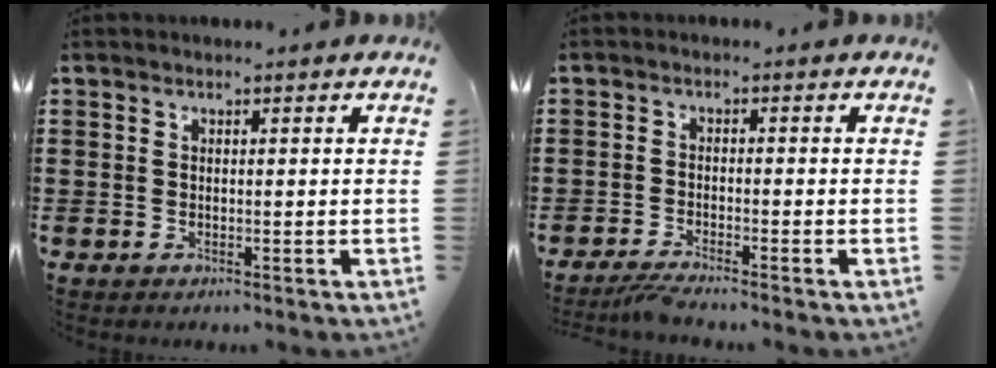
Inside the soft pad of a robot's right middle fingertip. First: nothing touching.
{"total": 2.3, "force": [-2.1, -0.2, 0.8], "torque": [-0.022, -0.003, -0.044]}